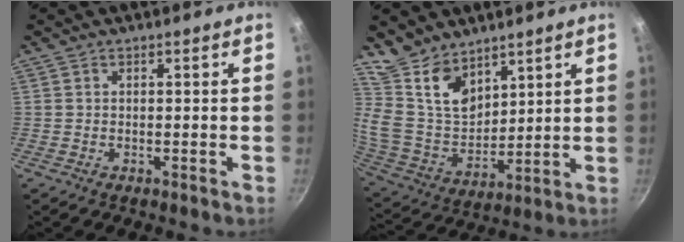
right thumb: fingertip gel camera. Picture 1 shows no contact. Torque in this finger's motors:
{"motor_torque": [-0.88, 1.25, 0.55, 0.42, 0.14]}